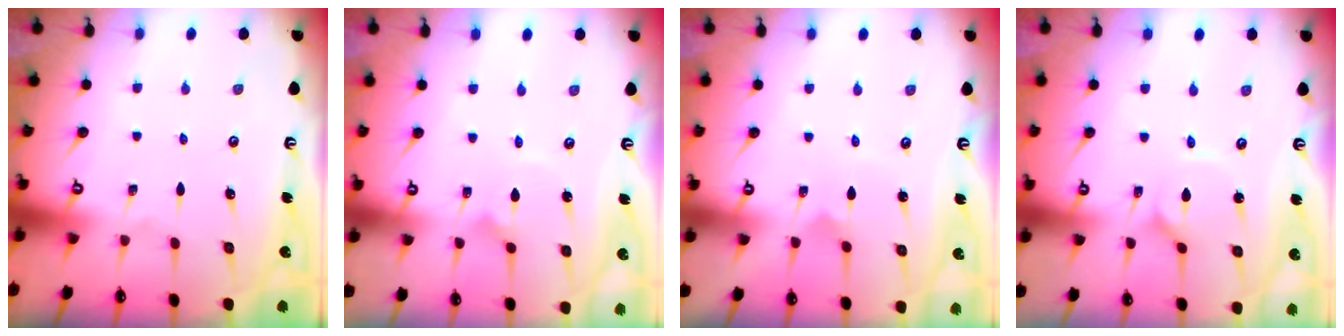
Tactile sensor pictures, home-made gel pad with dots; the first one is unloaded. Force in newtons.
{"total": 2.4, "press": 2.4, "slide": 0.2}
{"total": 2.7, "press": 2.7, "slide": 0.1}
{"total": 1.8, "press": 1.8, "slide": 0.3}